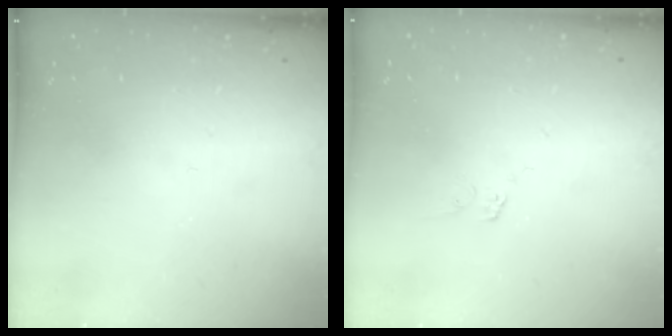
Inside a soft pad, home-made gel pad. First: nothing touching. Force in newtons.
{"total": 3.1, "press": 3.1, "slide": 0.2}